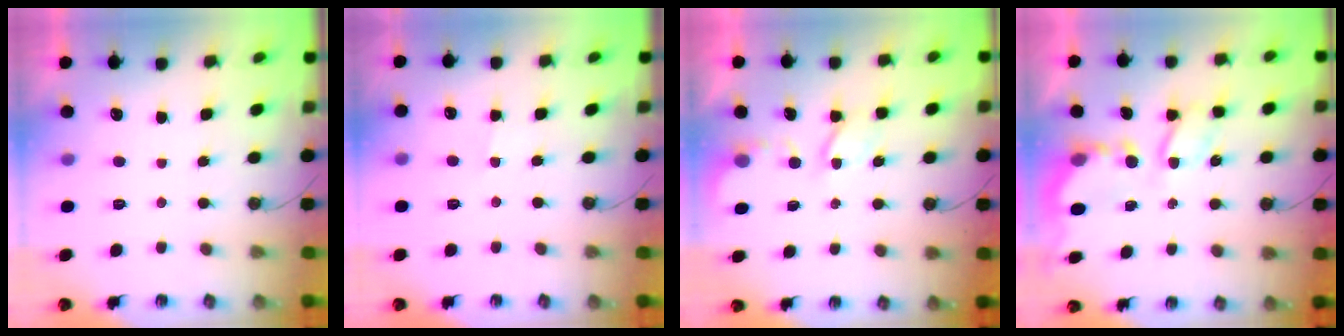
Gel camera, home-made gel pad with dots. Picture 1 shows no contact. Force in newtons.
{"total": 3.8, "press": 3.7, "slide": 0.5}
{"total": 3.5, "press": 3.4, "slide": 0.5}
{"total": 6.6, "press": 6.5, "slide": 0.6}